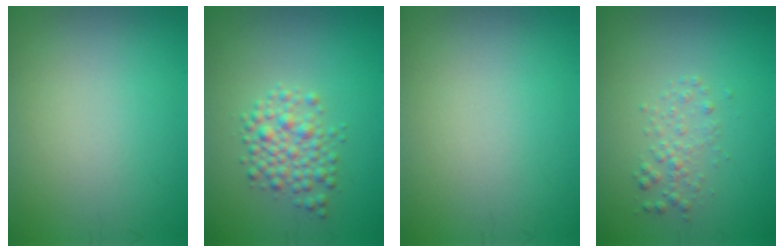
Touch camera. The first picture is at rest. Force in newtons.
{"total": 3.0, "press": 3.0, "slide": 0.1}
{"total": 0.0}
{"total": 1.5, "press": 1.5, "slide": 0.0}